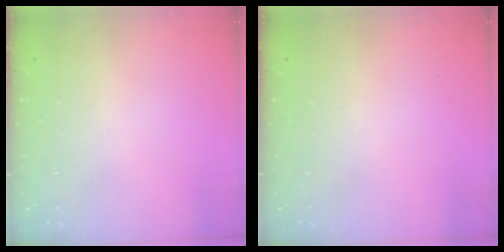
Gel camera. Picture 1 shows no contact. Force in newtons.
{"total": 0.0}